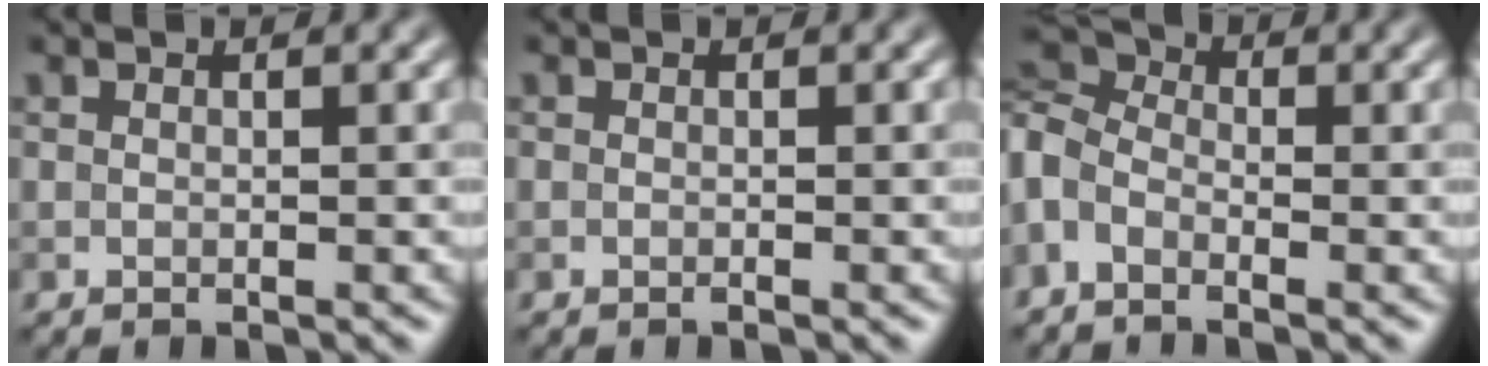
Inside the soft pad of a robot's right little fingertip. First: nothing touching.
{"total": 0.0}
{"total": 3.7, "force": [-0.8, 2.4, 2.7], "torque": [-0.063, 0.009, -0.036]}